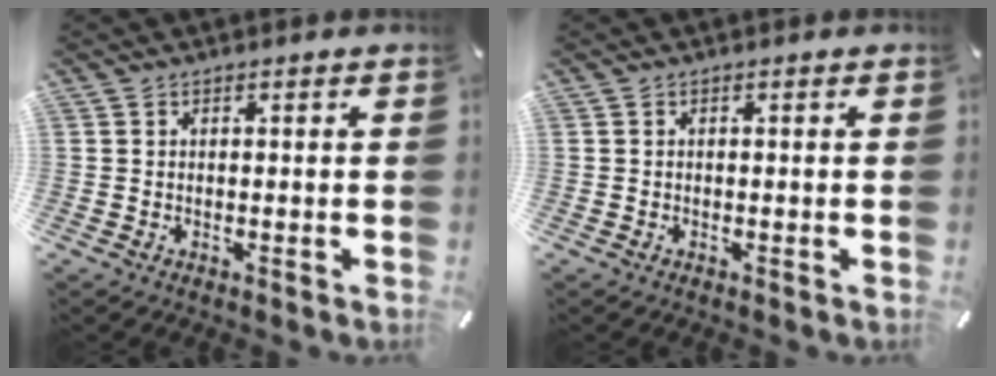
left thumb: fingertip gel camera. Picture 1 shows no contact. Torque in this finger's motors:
{"motor_torque": [-0.03, 0.02, -0.02, 0.01, 0.00]}